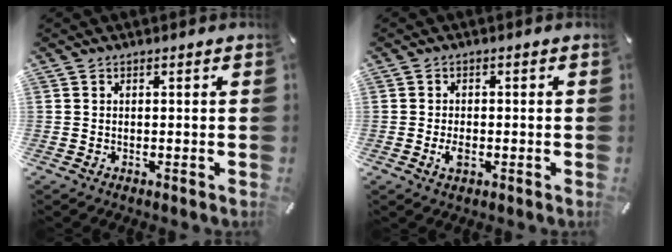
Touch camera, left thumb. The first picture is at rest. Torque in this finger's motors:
{"motor_torque": [0.50, 0.92, 0.21, -0.08, 0.11]}